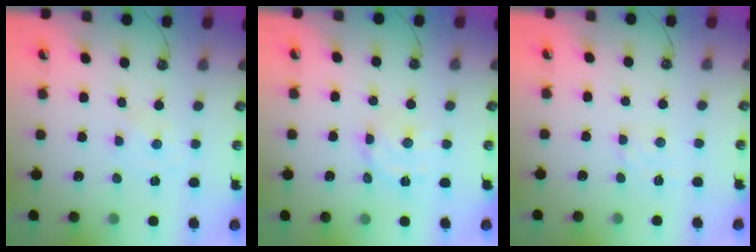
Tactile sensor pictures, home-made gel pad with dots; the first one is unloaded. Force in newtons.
{"total": 8.7, "press": 8.7, "slide": 0.7}
{"total": 3.0, "press": 3.0, "slide": 0.5}